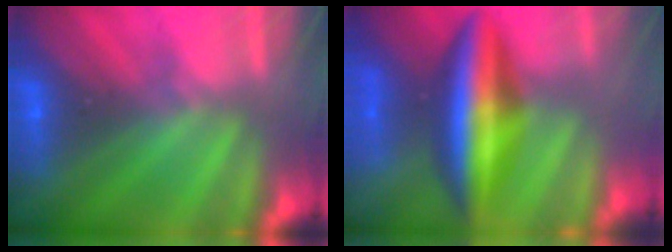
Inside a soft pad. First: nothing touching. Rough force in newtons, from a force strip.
{"total": 9.4}